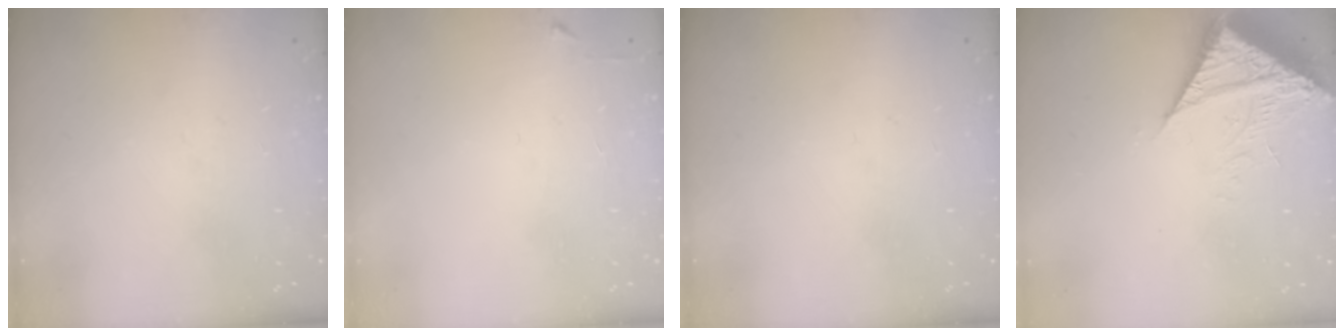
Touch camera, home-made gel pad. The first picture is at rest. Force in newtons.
{"total": 2.4, "press": 2.4, "slide": 0.3}
{"total": 0.0}
{"total": 9.4, "press": 9.4, "slide": 1.0}